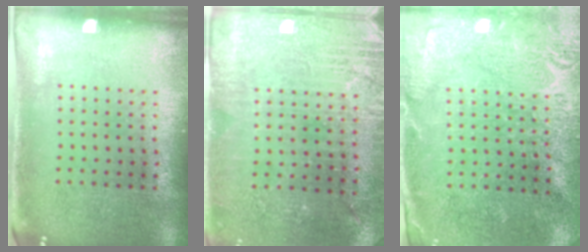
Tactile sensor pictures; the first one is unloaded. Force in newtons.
{"total": 2.8, "press": 2.8, "slide": 0.5}
{"total": 2.7, "press": 2.7, "slide": 0.2}